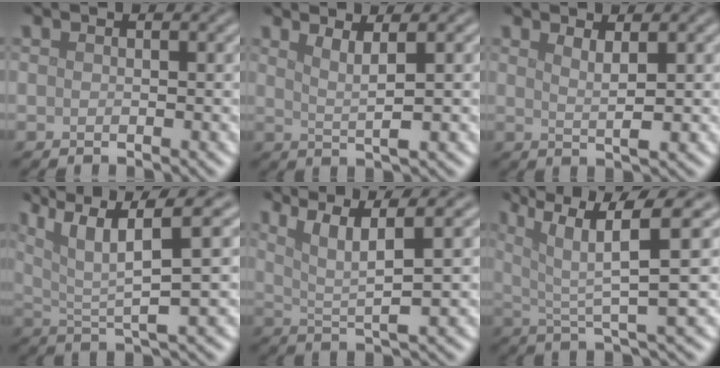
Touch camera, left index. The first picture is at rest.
{"total": 2.5, "force": [1.1, 0.4, 2.2], "torque": [-0.037, -0.004, 0.023]}
{"total": 2.0, "force": [0.9, 0.5, 1.7], "torque": [-0.026, -0.006, 0.014]}
{"total": 8.4, "force": [3.8, 1.8, 7.2], "torque": [-0.132, 0.015, 0.073]}
{"total": 5.0, "force": [2.4, 0.8, 4.3], "torque": [-0.077, 0.006, 0.049]}
{"total": 7.5, "force": [3.1, 1.4, 6.7], "torque": [-0.110, 0.013, 0.055]}